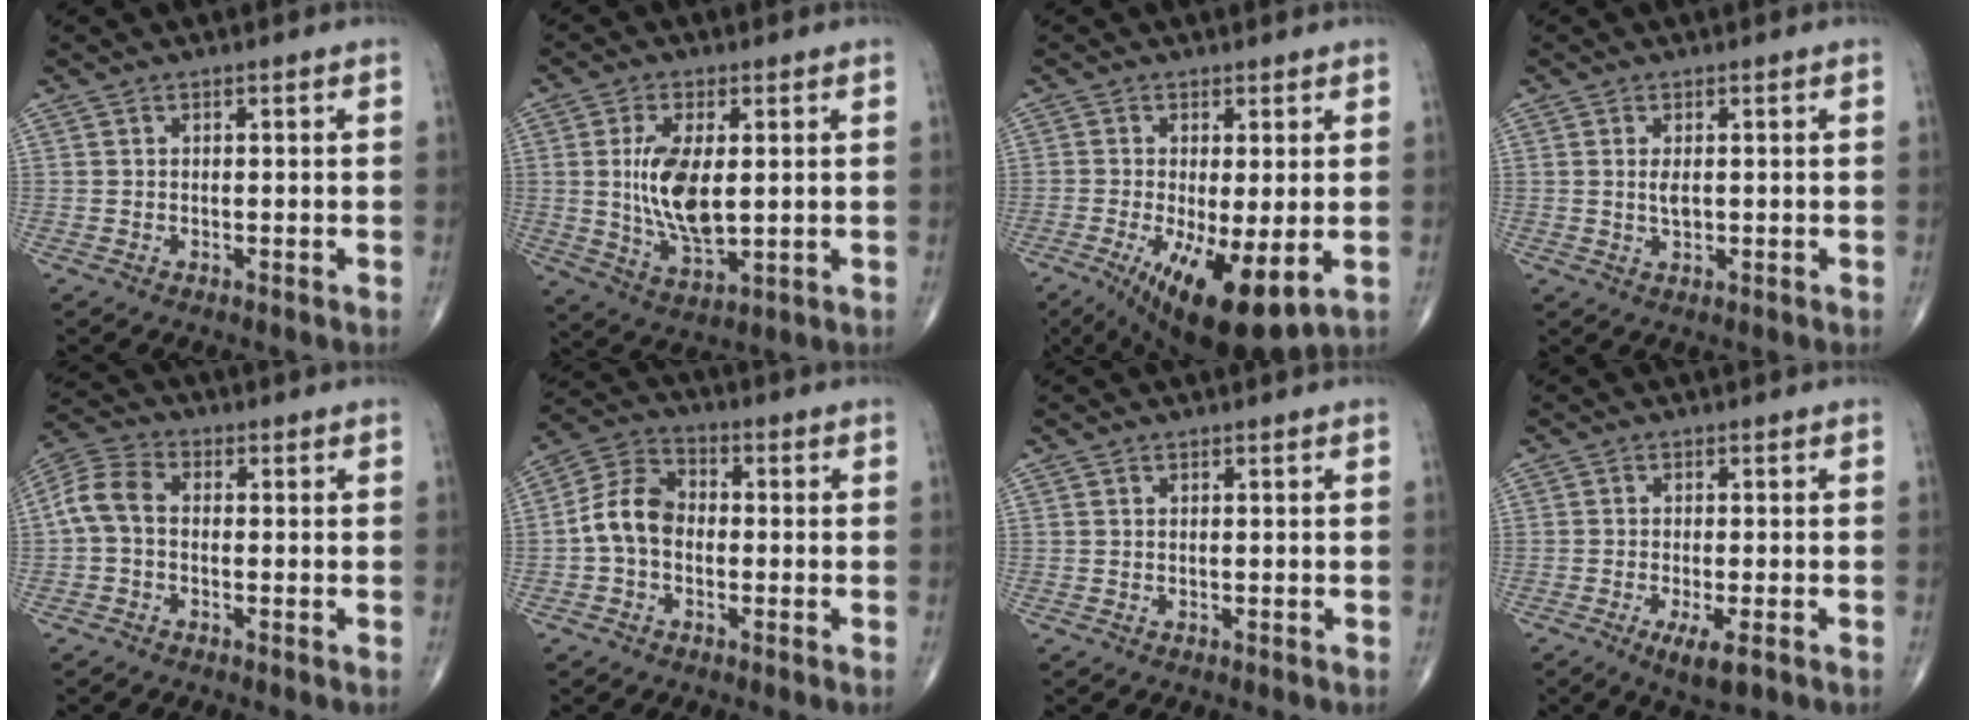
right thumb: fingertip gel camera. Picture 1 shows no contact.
{"total": 11.9, "force": [1.1, 5.4, 10.5], "torque": [-0.198, -0.020, 0.030]}
{"total": 13.0, "force": [-3.6, 4.1, 11.8], "torque": [-0.197, -0.024, -0.042]}
{"total": 2.3, "force": [0.3, 1.1, 2.0], "torque": [-0.036, -0.004, 0.008]}
{"total": 6.5, "force": [-0.5, 4.3, 4.9], "torque": [-0.098, 0.020, -0.024]}
{"total": 8.4, "force": [-1.2, 6.0, 5.7], "torque": [-0.099, 0.029, -0.037]}
{"total": 0.0}
{"total": 4.6, "force": [-2.1, 1.2, 4.0], "torque": [-0.070, -0.009, -0.034]}